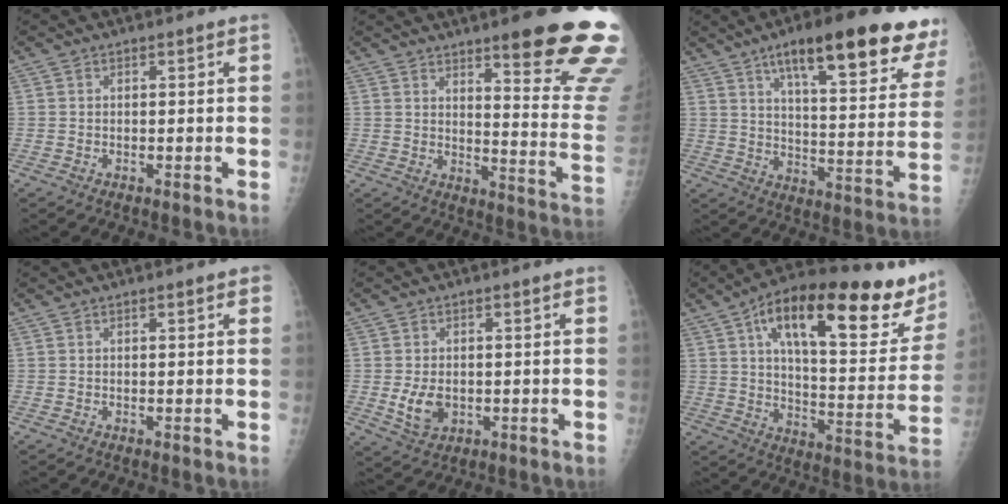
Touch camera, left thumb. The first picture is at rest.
{"total": 19.9, "force": [13.1, 2.9, 14.7], "torque": [-0.156, -0.083, 0.171]}
{"total": 24.7, "force": [15.6, 5.8, 18.3], "torque": [-0.224, -0.046, 0.217]}
{"total": 1.5, "force": [0.8, 0.4, 1.2], "torque": [-0.016, 0.000, 0.008]}
{"total": 5.2, "force": [-0.6, 3.6, 3.6], "torque": [-0.056, -0.008, 0.001]}
{"total": 29.6, "force": [17.3, 9.9, 21.9], "torque": [-0.292, -0.032, 0.251]}